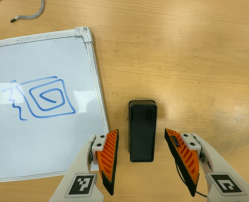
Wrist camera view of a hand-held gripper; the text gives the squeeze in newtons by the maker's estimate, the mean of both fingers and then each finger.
{"total": 0.0}